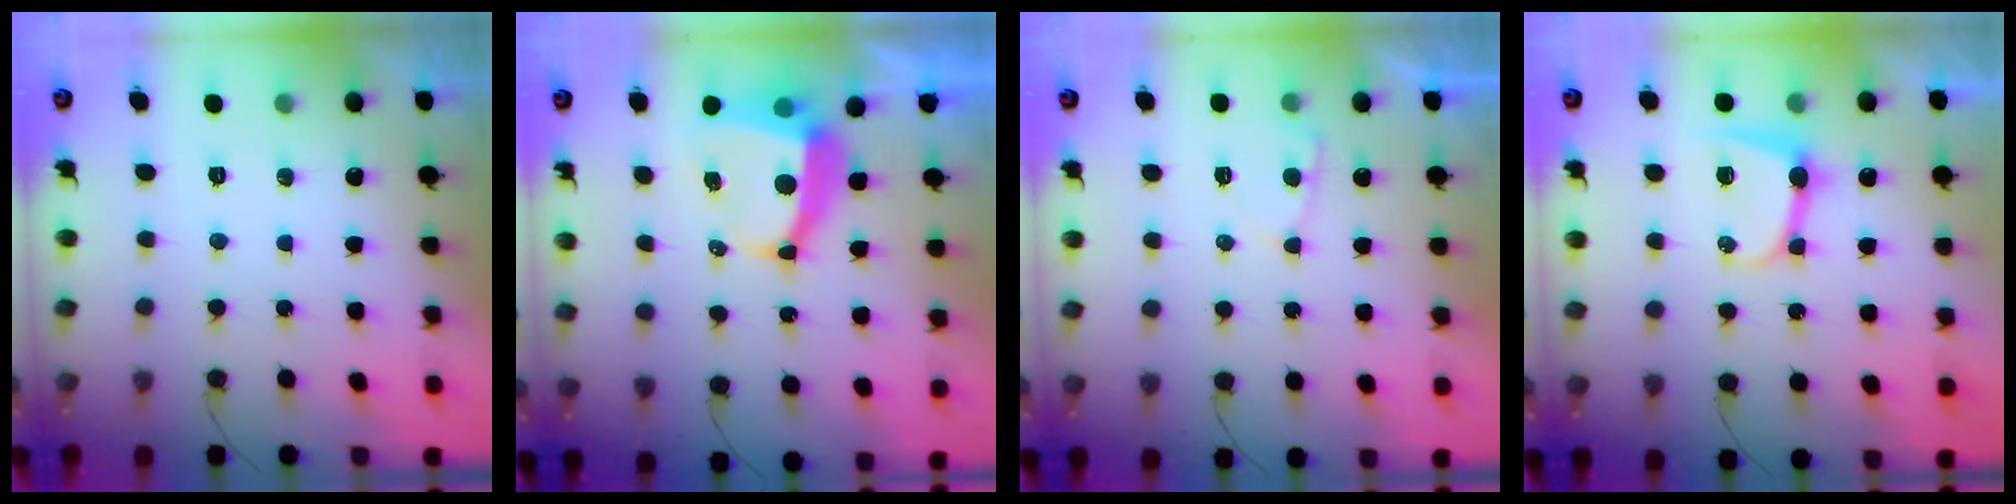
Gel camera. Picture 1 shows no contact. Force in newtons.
{"total": 8.7, "press": 8.6, "slide": 1.2}
{"total": 4.0, "press": 4.0, "slide": 0.5}
{"total": 8.3, "press": 8.2, "slide": 0.8}